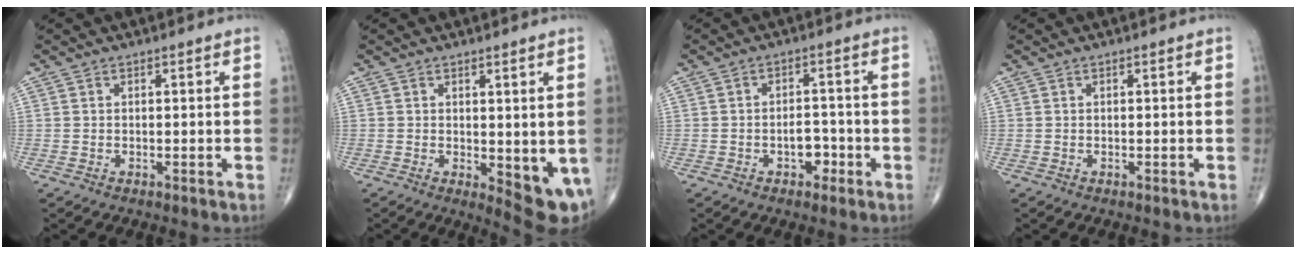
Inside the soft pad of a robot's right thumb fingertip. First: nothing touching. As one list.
[{"total": 7.4, "force": [-0.5, 2.9, 6.8], "torque": [-0.078, -0.019, 0.003]}, {"total": 3.9, "force": [-1.6, 2.5, 2.5], "torque": [-0.018, 0.018, -0.025]}, {"total": 0.0}]